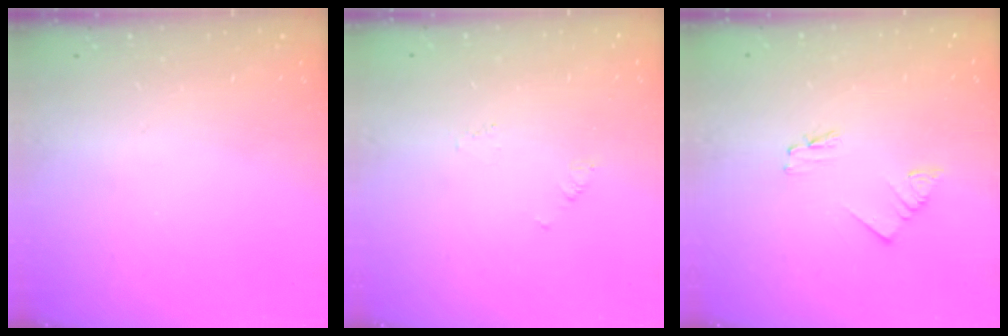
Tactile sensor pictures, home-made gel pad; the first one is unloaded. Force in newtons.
{"total": 2.7, "press": 2.7, "slide": 0.2}
{"total": 1.2, "press": 1.2, "slide": 0.1}